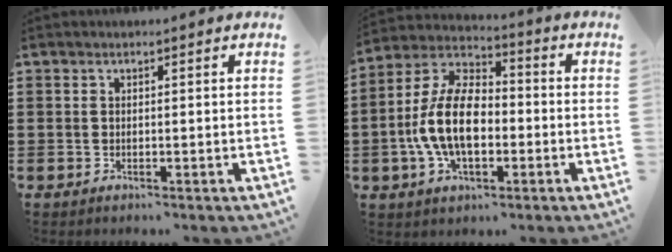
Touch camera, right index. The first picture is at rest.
{"total": 12.1, "force": [-2.4, 6.8, 9.8], "torque": [-0.233, 0.001, -0.049]}